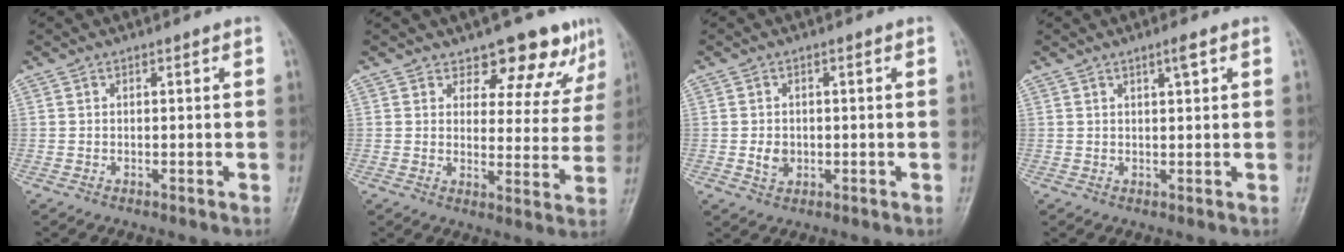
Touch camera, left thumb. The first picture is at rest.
{"total": 10.1, "force": [8.1, 4.8, 3.4], "torque": [0.002, -0.054, 0.091]}
{"total": 2.8, "force": [-0.4, 2.3, 1.6], "torque": [-0.021, 0.000, -0.004]}
{"total": 2.0, "force": [1.1, 0.3, 1.6], "torque": [-0.026, -0.005, 0.020]}